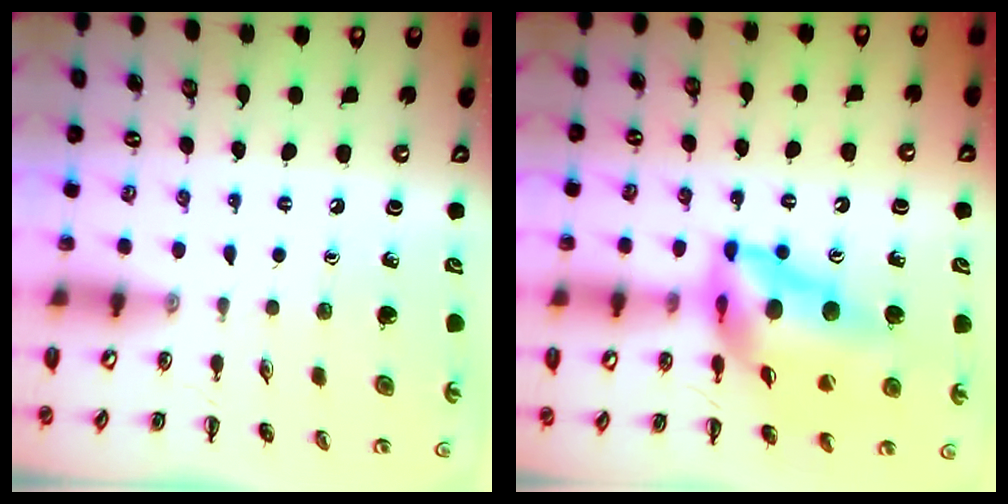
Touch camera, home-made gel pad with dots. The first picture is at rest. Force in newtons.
{"total": 15.8, "press": 15.0, "slide": 4.9}